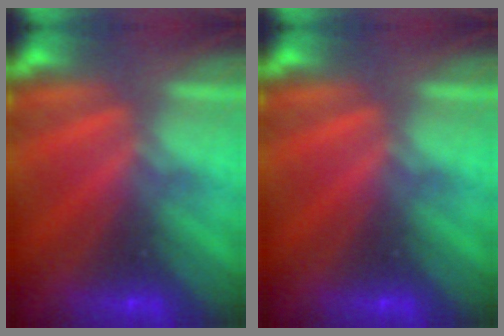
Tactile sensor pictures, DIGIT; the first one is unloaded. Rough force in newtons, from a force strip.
{"total": 0.0}